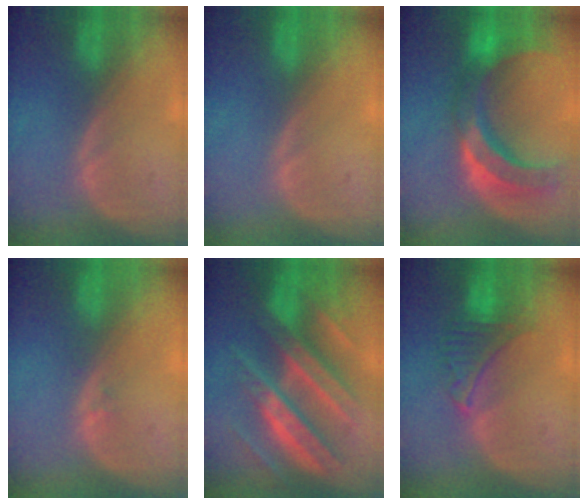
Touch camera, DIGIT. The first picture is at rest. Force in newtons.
{"total": 0.0}
{"total": 11.2, "press": 9.6, "slide": 5.9}
{"total": 0.6, "press": 0.5, "slide": 0.4}
{"total": 11.1, "press": 11.1, "slide": 1.0}
{"total": 4.8, "press": 4.8, "slide": 0.5}